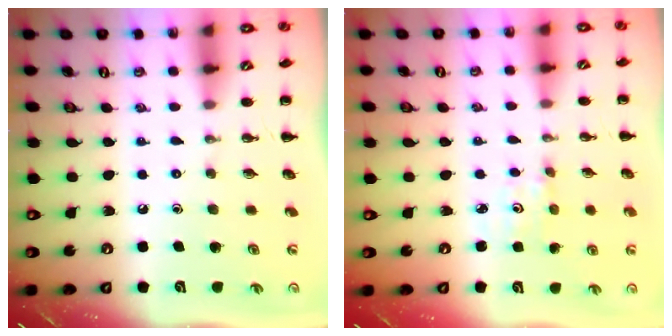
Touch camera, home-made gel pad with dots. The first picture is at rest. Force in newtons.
{"total": 1.8, "press": 1.7, "slide": 0.6}